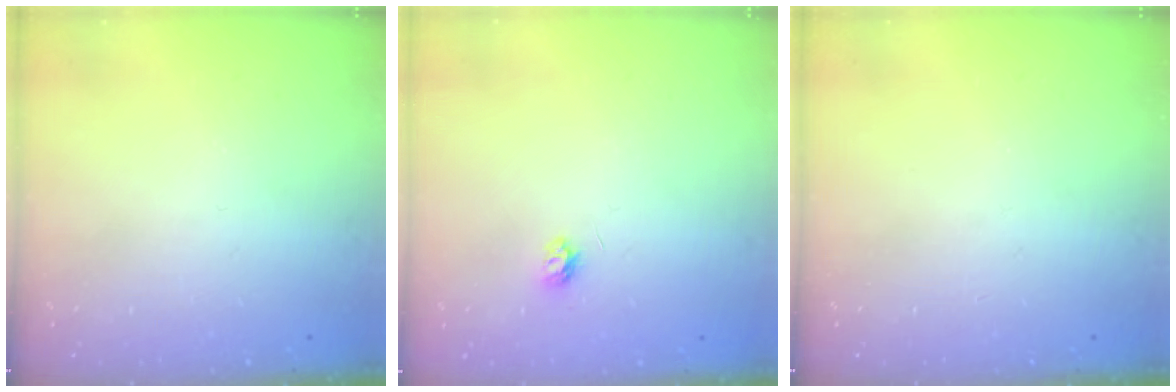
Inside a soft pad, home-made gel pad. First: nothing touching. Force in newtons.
{"total": 3.5, "press": 3.5, "slide": 0.5}
{"total": 0.0}